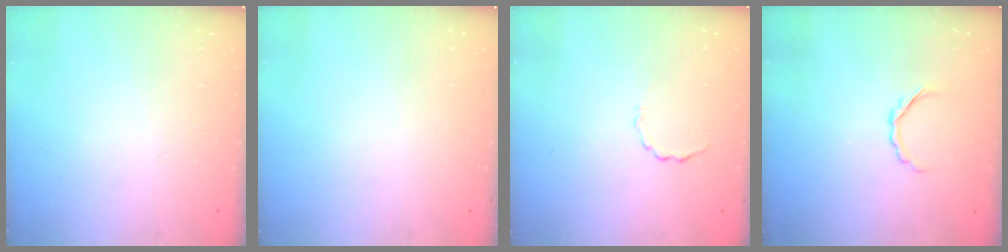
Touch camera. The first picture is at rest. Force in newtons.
{"total": 0.0}
{"total": 2.0, "press": 1.9, "slide": 0.7}
{"total": 2.7, "press": 2.6, "slide": 0.8}